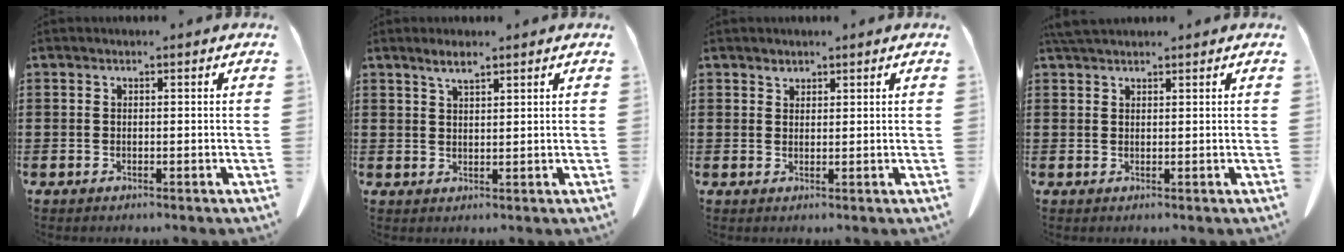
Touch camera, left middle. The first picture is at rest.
{"total": 2.4, "force": [1.9, 0.4, 1.5], "torque": [-0.032, 0.001, 0.034]}
{"total": 1.3, "force": [1.2, 0.5, 0.1], "torque": [-0.005, -0.001, 0.026]}
{"total": 2.4, "force": [2.1, 0.6, 0.9], "torque": [-0.024, 0.003, 0.041]}